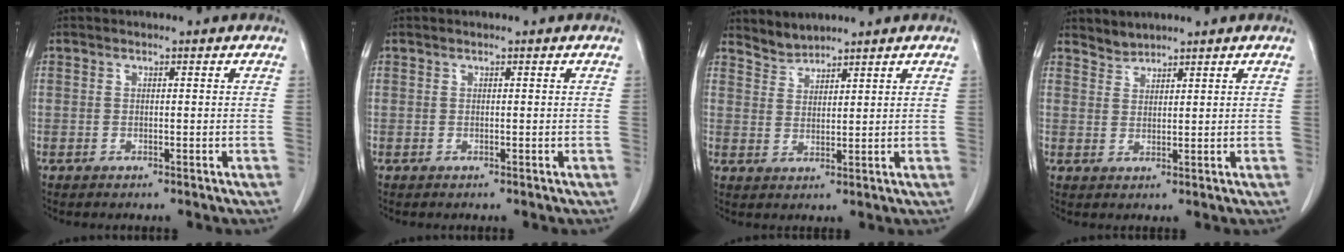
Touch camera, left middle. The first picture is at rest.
{"total": 0.0}
{"total": 2.8, "force": [2.7, 0.2, -0.6], "torque": [0.008, 0.004, 0.060]}
{"total": 2.0, "force": [1.9, 0.2, -0.4], "torque": [0.007, 0.002, 0.038]}